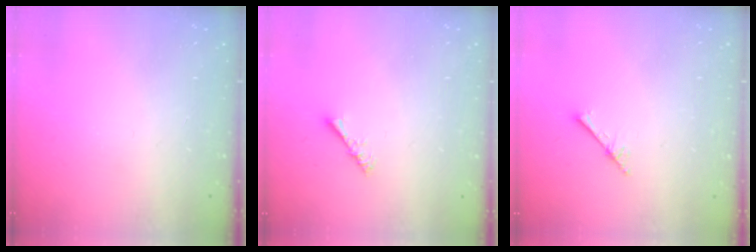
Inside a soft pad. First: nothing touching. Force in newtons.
{"total": 2.8, "press": 2.8, "slide": 0.5}
{"total": 2.3, "press": 2.2, "slide": 0.2}